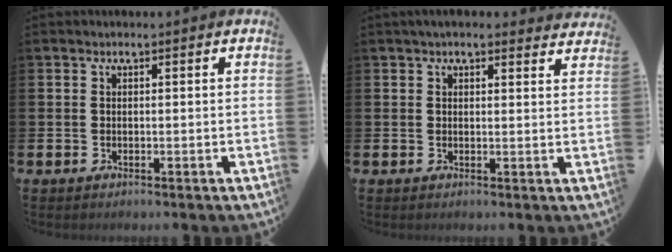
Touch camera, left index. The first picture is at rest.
{"total": 2.8, "force": [2.7, 0.6, 0.5], "torque": [-0.011, -0.008, 0.047]}